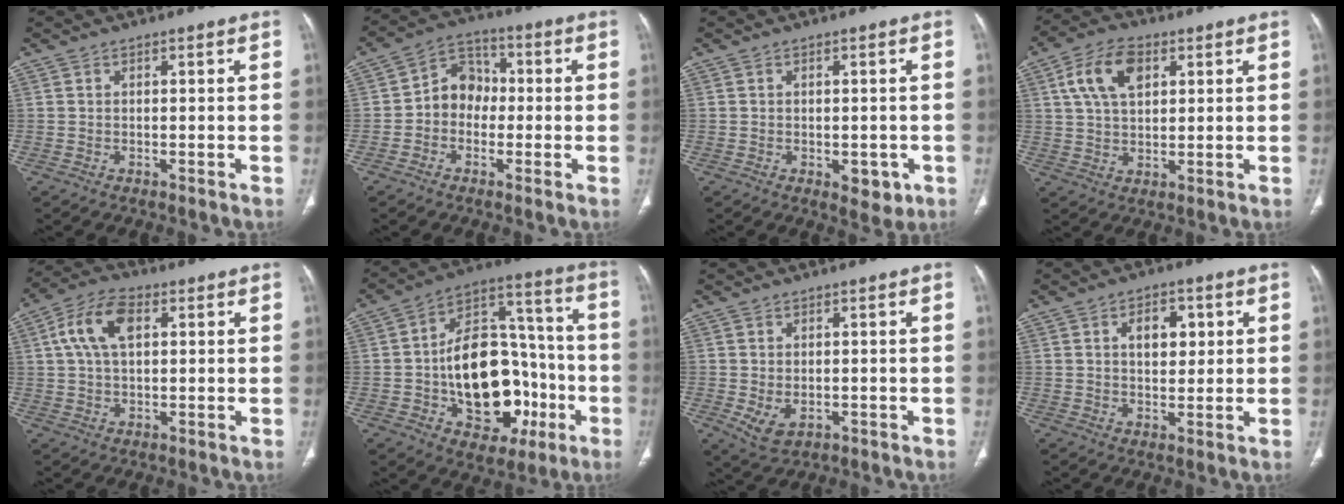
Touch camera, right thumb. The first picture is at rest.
{"total": 7.7, "force": [-1.0, 6.5, 4.0], "torque": [-0.035, 0.032, -0.035]}
{"total": 4.3, "force": [-1.3, 2.5, 3.2], "torque": [-0.022, -0.002, -0.007]}
{"total": 10.1, "force": [3.7, 6.0, 7.3], "torque": [-0.125, 0.001, 0.064]}
{"total": 9.7, "force": [2.6, 5.4, 7.5], "torque": [-0.148, 0.017, 0.044]}
{"total": 24.4, "force": [-5.2, 15.7, 17.9], "torque": [-0.232, 0.045, -0.065]}
{"total": 4.7, "force": [-0.9, 3.1, 3.4], "torque": [-0.061, -0.006, 0.000]}
{"total": 6.5, "force": [1.9, 4.1, 4.8], "torque": [-0.043, -0.003, 0.029]}